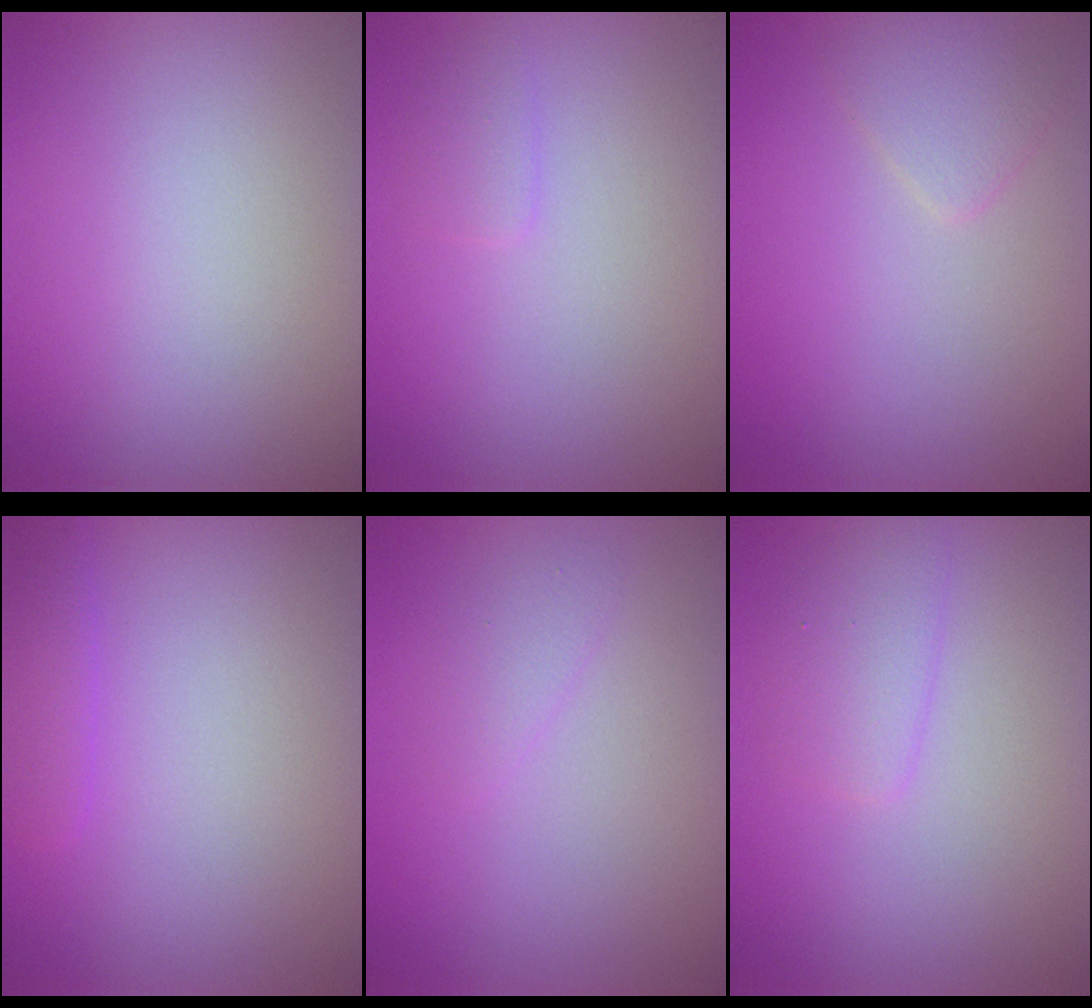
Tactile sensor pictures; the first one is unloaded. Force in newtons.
{"total": 1.0, "press": 1.0, "slide": 0.0}
{"total": 1.6, "press": 1.6, "slide": 0.1}
{"total": 1.5, "press": 1.5, "slide": 0.2}
{"total": 1.1, "press": 1.1, "slide": 0.1}
{"total": 1.9, "press": 1.9, "slide": 0.1}